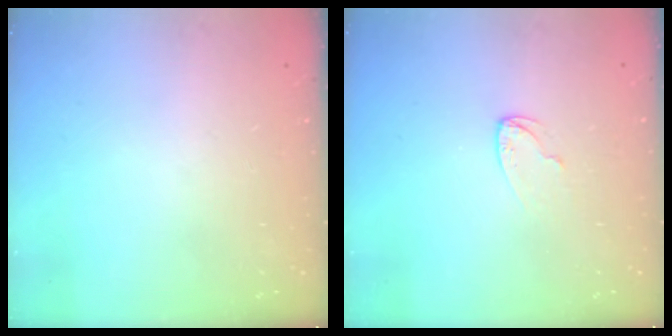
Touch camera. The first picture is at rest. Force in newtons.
{"total": 4.6, "press": 4.6, "slide": 0.5}